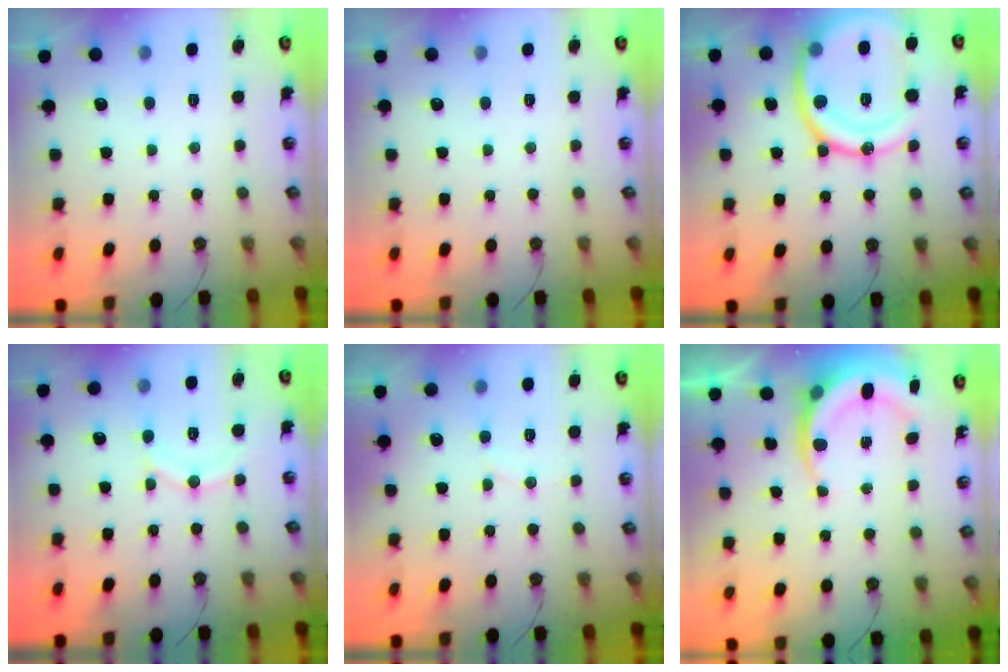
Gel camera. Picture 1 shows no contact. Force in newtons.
{"total": 0.0}
{"total": 22.8, "press": 22.7, "slide": 2.2}
{"total": 9.9, "press": 9.9, "slide": 0.9}
{"total": 4.0, "press": 3.9, "slide": 1.0}
{"total": 7.2, "press": 7.0, "slide": 1.8}